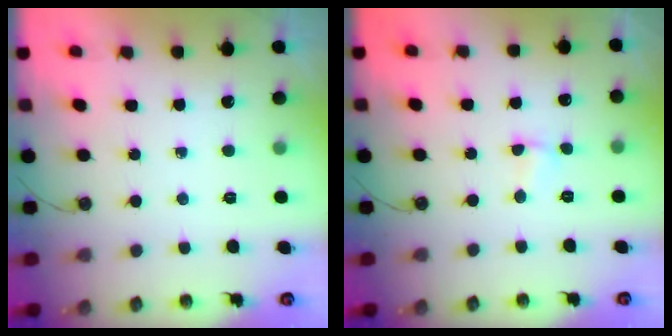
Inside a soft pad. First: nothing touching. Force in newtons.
{"total": 1.4, "press": 1.4, "slide": 0.4}